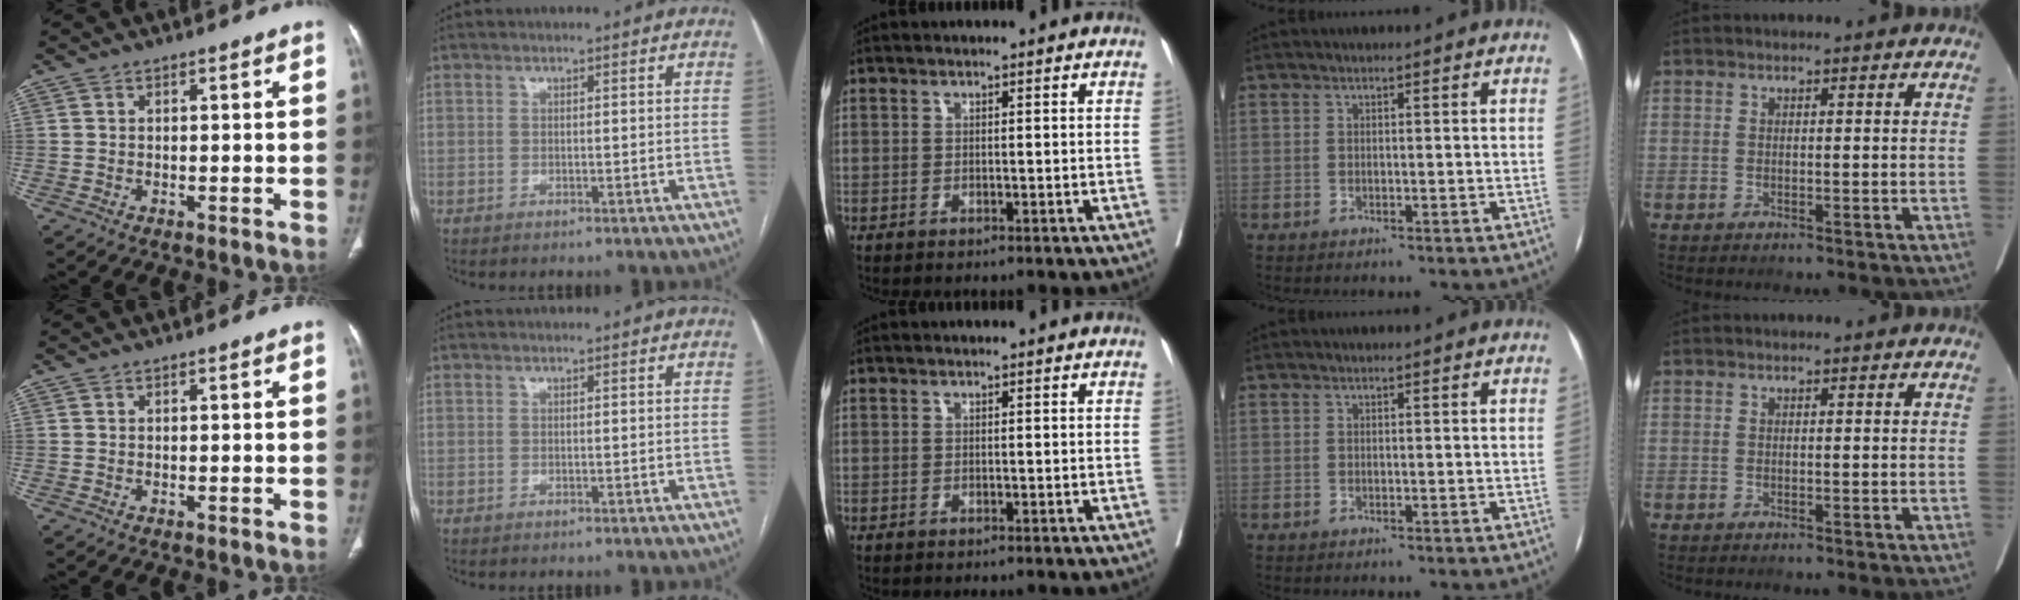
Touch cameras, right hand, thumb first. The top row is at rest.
{}